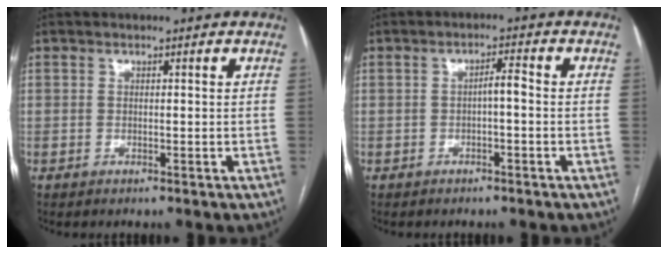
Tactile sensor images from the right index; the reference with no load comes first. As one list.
[{"total": 2.2, "force": [-0.4, 0.4, 2.2], "torque": [-0.034, 0.006, -0.008]}]